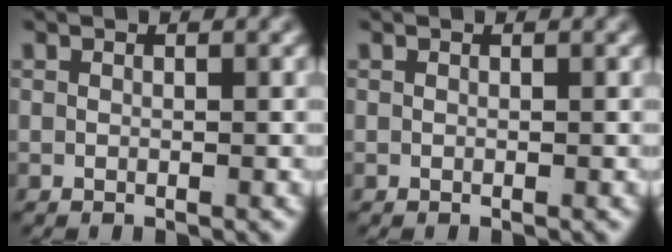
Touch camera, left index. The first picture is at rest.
{"total": 0.0}